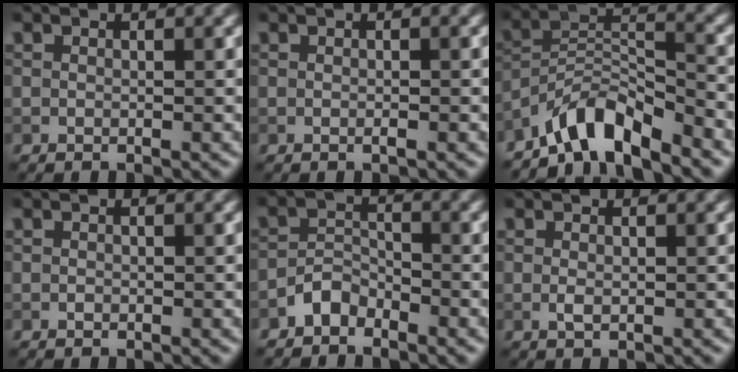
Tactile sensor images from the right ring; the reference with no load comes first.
{"total": 0.7, "force": [-0.2, 0.1, 0.7], "torque": [-0.013, 0.000, -0.004]}
{"total": 6.3, "force": [-5.4, 1.4, 2.9], "torque": [-0.044, 0.008, -0.105]}
{"total": 0.0}
{"total": 2.1, "force": [-1.8, 1.0, 0.6], "torque": [-0.009, 0.013, -0.037]}
{"total": 0.8, "force": [0.0, 0.3, 0.7], "torque": [-0.017, -0.003, 0.000]}